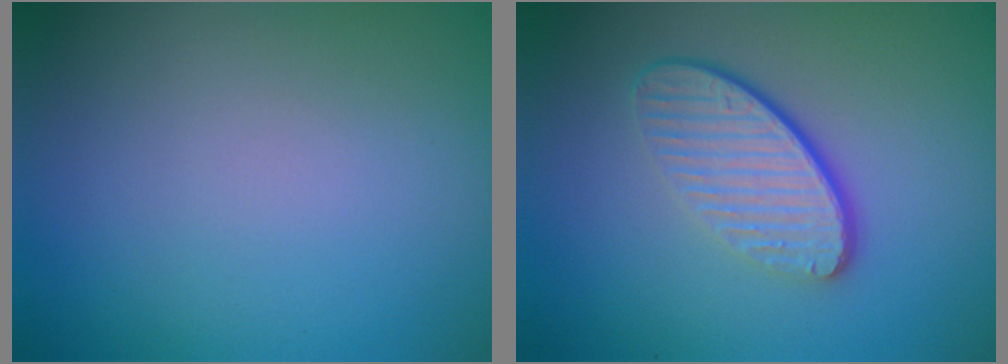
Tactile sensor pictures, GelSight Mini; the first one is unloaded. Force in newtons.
{"total": 4.3, "press": 3.1, "slide": 3.0}